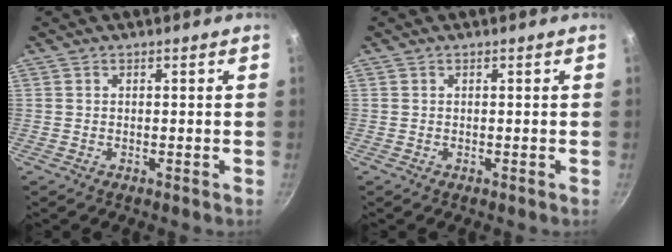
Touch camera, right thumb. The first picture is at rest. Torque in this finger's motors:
{"motor_torque": [-0.13, 0.14, 0.07, -0.05, 0.00]}